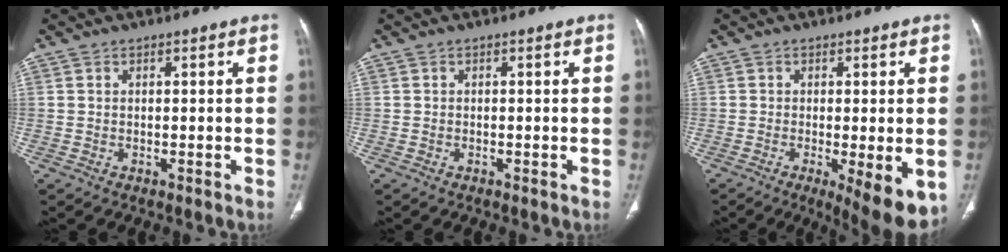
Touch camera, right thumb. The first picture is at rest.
{"total": 0.0}
{"total": 9.5, "force": [-3.0, 2.7, 8.6], "torque": [-0.115, -0.022, -0.040]}